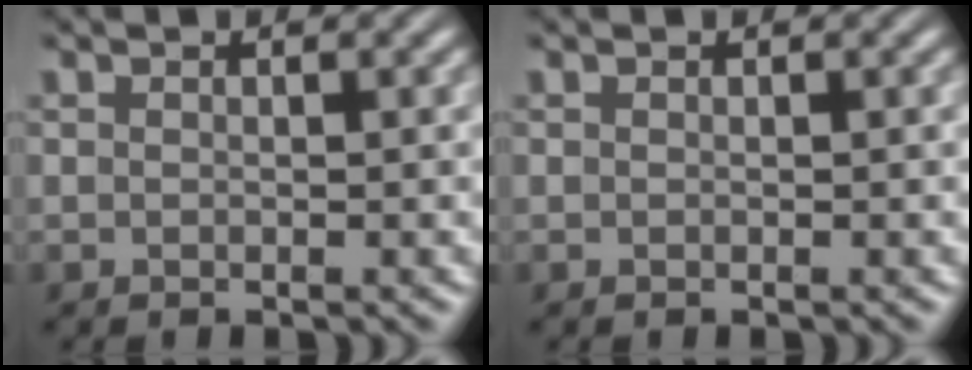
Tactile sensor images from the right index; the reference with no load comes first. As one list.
[{"total": 0.0}]